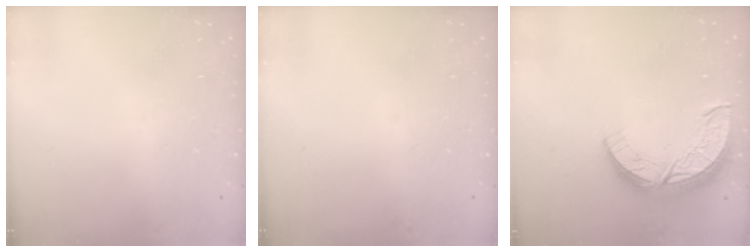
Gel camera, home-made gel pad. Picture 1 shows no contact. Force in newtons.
{"total": 0.0}
{"total": 11.9, "press": 11.9, "slide": 0.8}